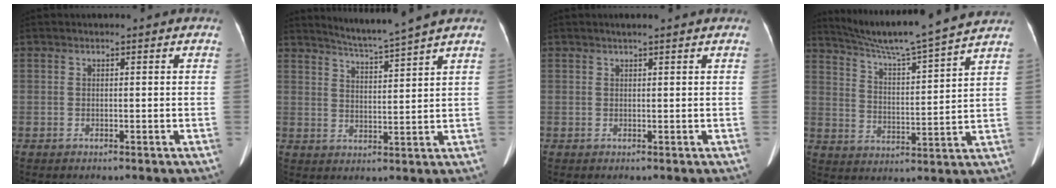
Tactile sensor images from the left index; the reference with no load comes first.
{"total": 6.2, "force": [5.6, -1.9, 1.9], "torque": [-0.041, -0.010, 0.102]}
{"total": 2.3, "force": [1.8, 0.0, 1.4], "torque": [-0.016, 0.020, 0.027]}
{"total": 15.7, "force": [14.1, -1.8, 6.6], "torque": [-0.120, -0.005, 0.214]}